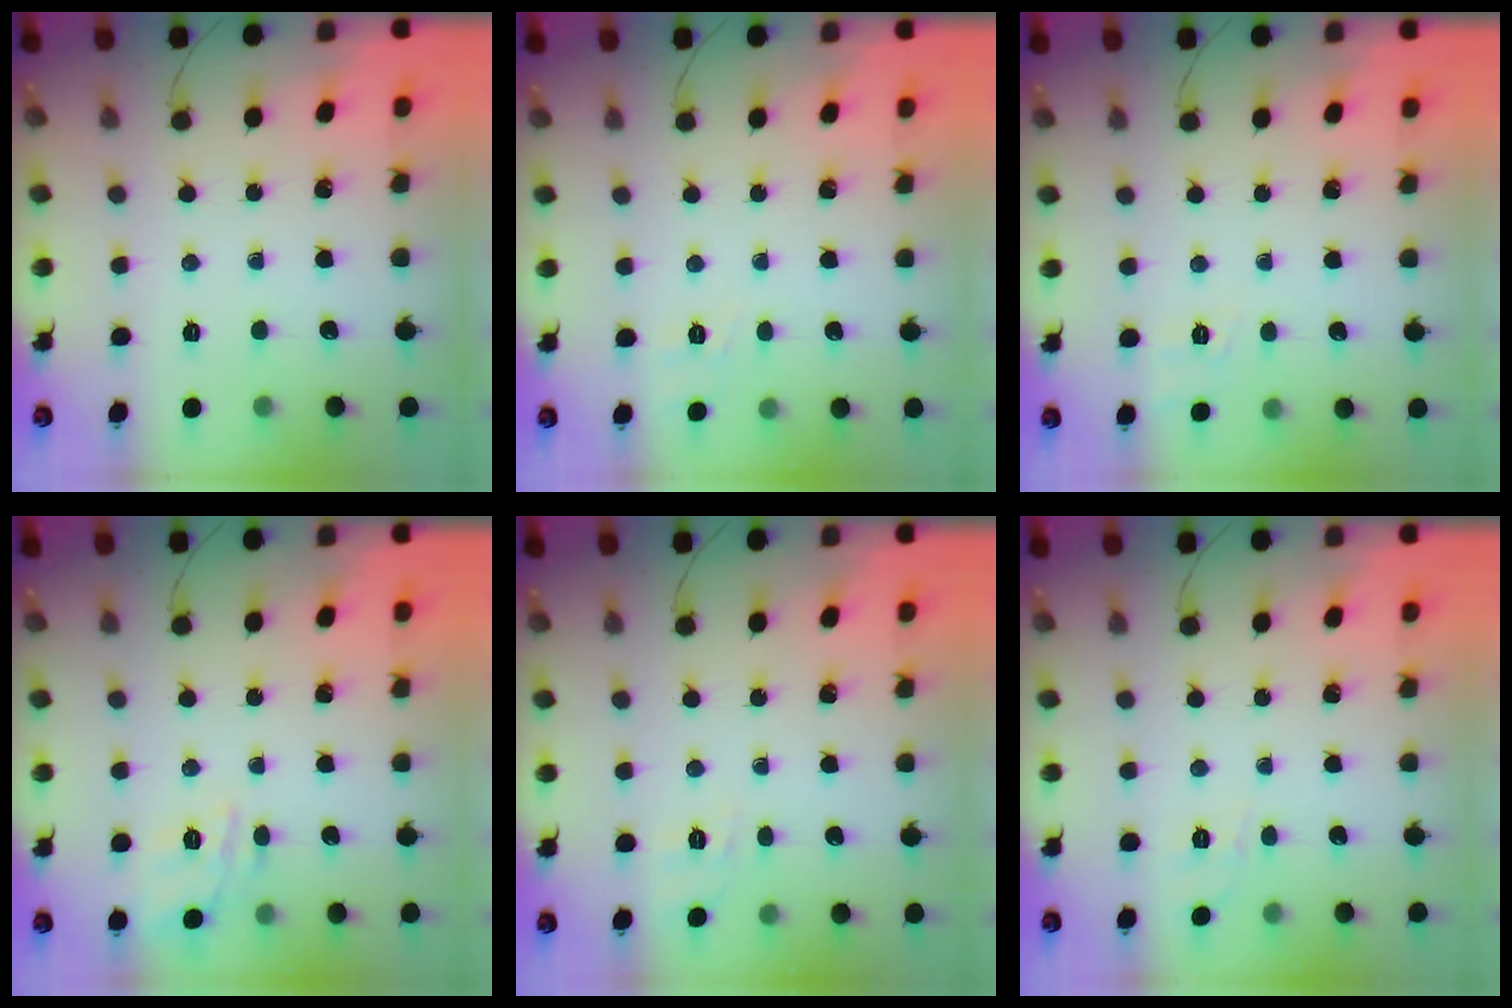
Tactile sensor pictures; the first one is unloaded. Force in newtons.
{"total": 7.0, "press": 6.7, "slide": 2.1}
{"total": 1.9, "press": 0.7, "slide": 1.7}
{"total": 10.7, "press": 10.6, "slide": 1.0}
{"total": 1.9, "press": 0.4, "slide": 1.9}
{"total": 3.5, "press": 3.1, "slide": 1.7}